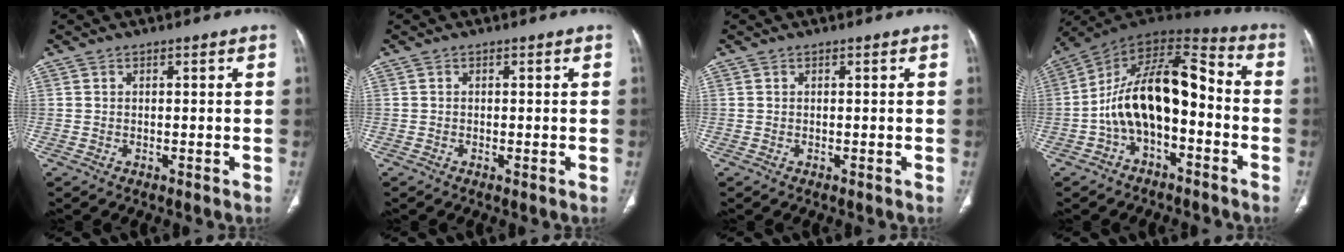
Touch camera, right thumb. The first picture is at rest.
{"total": 0.0}
{"total": 0.0}
{"total": 17.3, "force": [-3.2, 9.2, 14.3], "torque": [-0.222, 0.073, -0.060]}